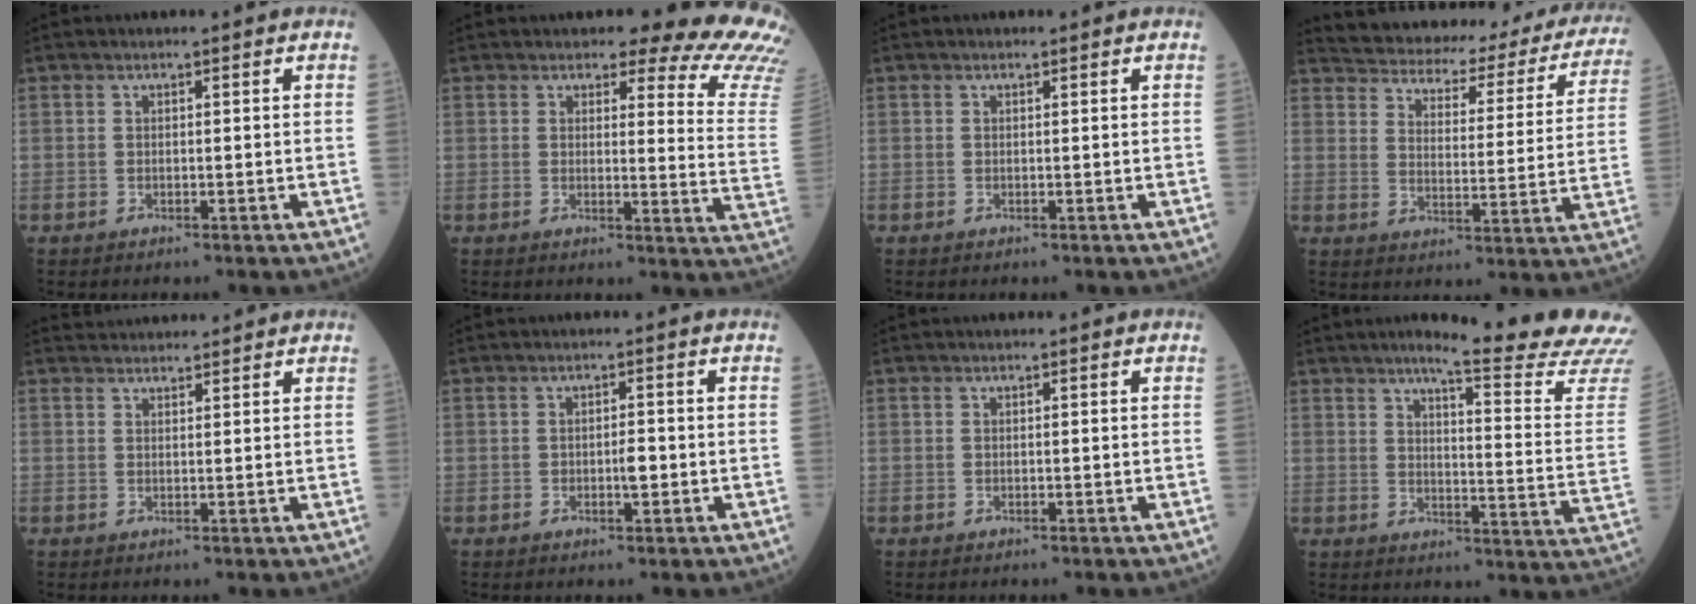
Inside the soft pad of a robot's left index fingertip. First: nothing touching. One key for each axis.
{"total": 16.0, "fx": 14.7, "fy": 1.8, "fz": 6.1, "tx": -0.054, "ty": -0.115, "tz": 0.135}
{"total": 0.0}
{"total": 25.6, "fx": 23.1, "fy": 7.1, "fz": 8.4, "tx": -0.126, "ty": -0.036, "tz": 0.273}
{"total": 3.9, "fx": 3.9, "fy": 0.3, "fz": 0.3, "tx": -0.010, "ty": 0.031, "tz": 0.065}
{"total": 1.8, "fx": -0.5, "fy": 0.6, "fz": 1.7, "tx": -0.027, "ty": 0.001, "tz": -0.007}
{"total": 0.0}
{"total": 18.3, "fx": 16.6, "fy": -1.8, "fz": 7.6, "tx": -0.106, "ty": -0.110, "tz": 0.189}